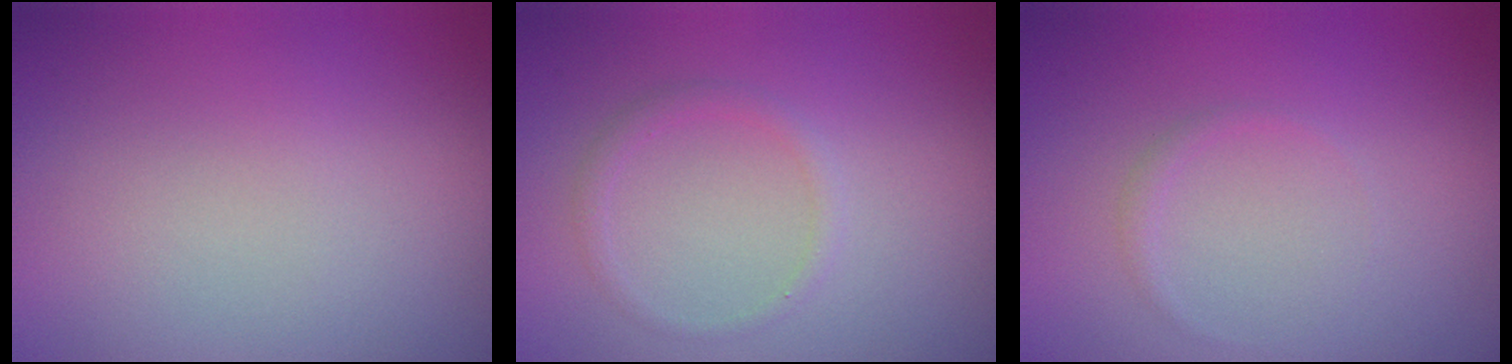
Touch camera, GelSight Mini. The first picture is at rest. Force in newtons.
{"total": 1.2, "press": 1.2, "slide": 0.1}
{"total": 0.6, "press": 0.6, "slide": 0.0}